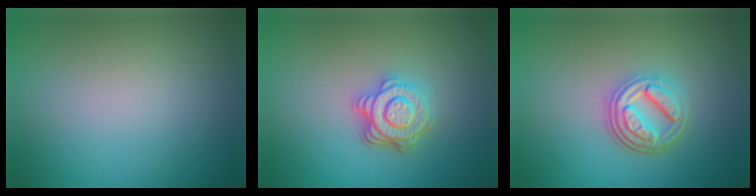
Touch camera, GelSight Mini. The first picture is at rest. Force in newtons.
{"total": 4.4, "press": 3.3, "slide": 3.0}
{"total": 4.5, "press": 3.4, "slide": 2.9}